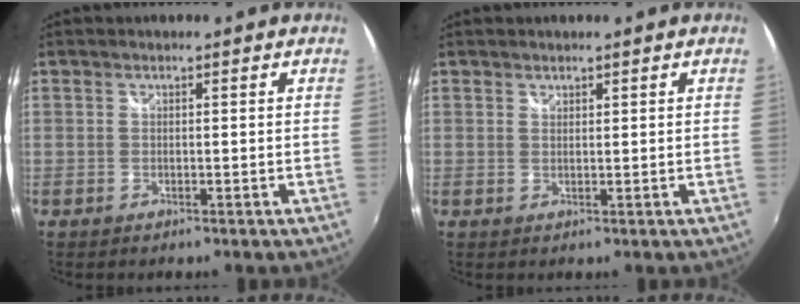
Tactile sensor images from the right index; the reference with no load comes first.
{"total": 0.7, "force": [0.7, 0.3, 0.0], "torque": [0.001, 0.000, 0.012]}